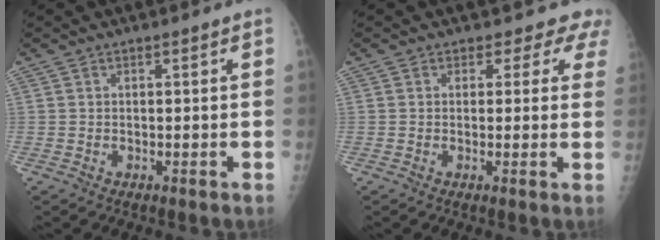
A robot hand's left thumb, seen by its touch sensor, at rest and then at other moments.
{"total": 4.3, "force": [3.5, 2.4, -0.5], "torque": [0.043, -0.018, 0.014]}